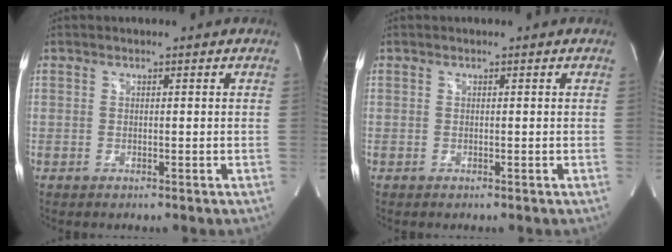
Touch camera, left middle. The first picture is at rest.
{"total": 0.0}